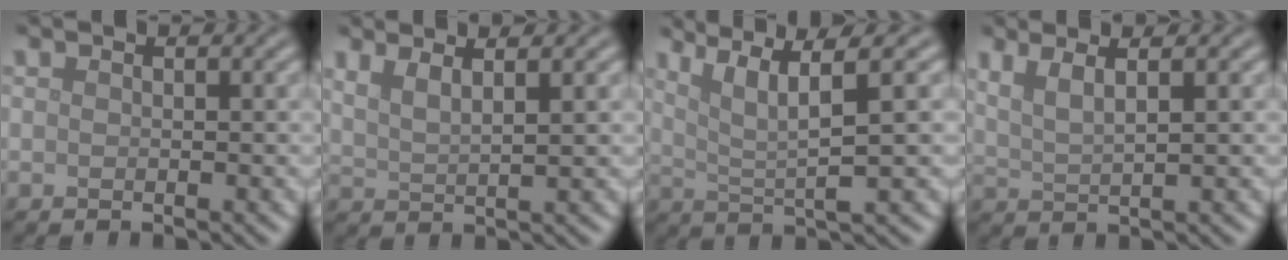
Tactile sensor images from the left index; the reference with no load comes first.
{"total": 2.6, "force": [1.6, 0.7, 1.9], "torque": [-0.024, 0.003, 0.026]}
{"total": 5.8, "force": [3.0, 0.9, 5.0], "torque": [-0.087, 0.010, 0.059]}
{"total": 2.7, "force": [1.4, 0.7, 2.1], "torque": [-0.037, 0.006, 0.024]}